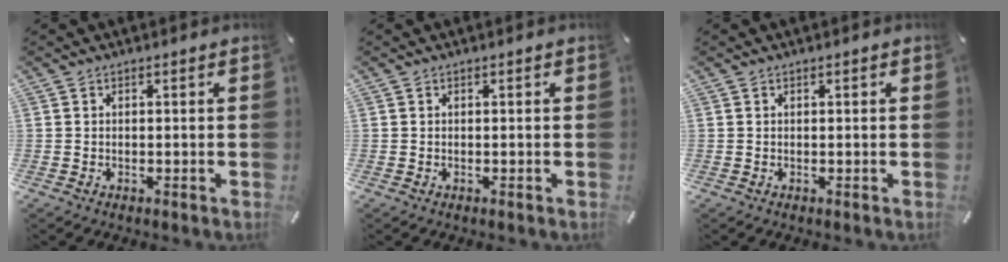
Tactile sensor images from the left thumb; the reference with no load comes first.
{"total": 0.0}
{"total": 0.0}